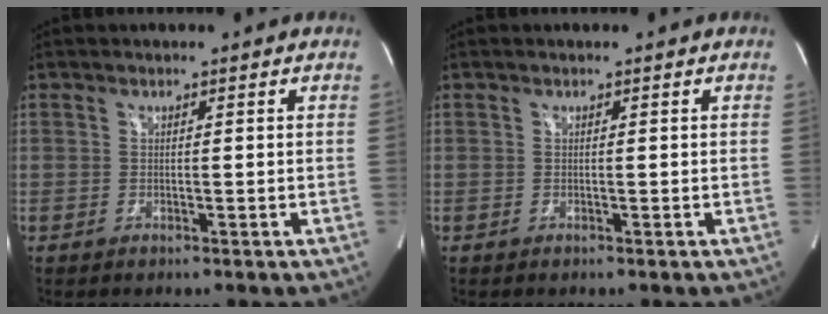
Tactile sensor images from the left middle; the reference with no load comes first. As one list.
[{"total": 0.0}]